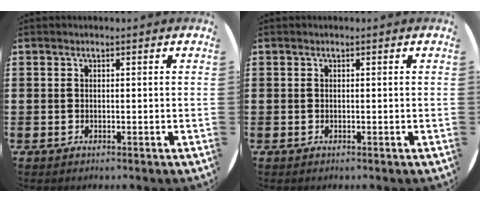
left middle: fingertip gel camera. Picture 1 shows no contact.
{"total": 0.0}